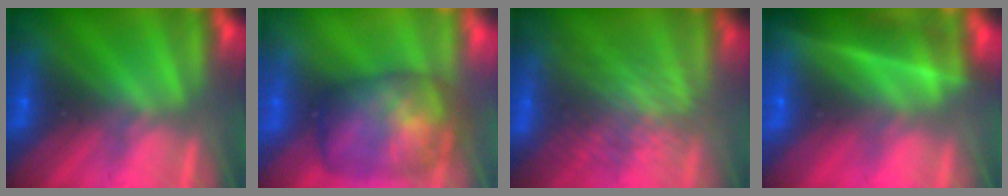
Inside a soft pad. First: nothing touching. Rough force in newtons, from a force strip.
{"total": 7.4}
{"total": 3.2}
{"total": 7.7}